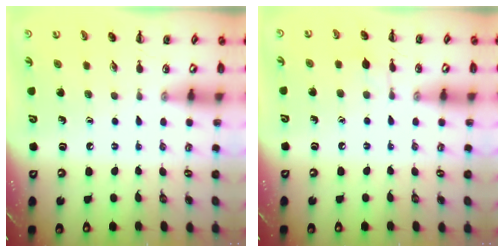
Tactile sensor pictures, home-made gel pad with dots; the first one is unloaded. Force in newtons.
{"total": 4.7, "press": 4.5, "slide": 1.2}